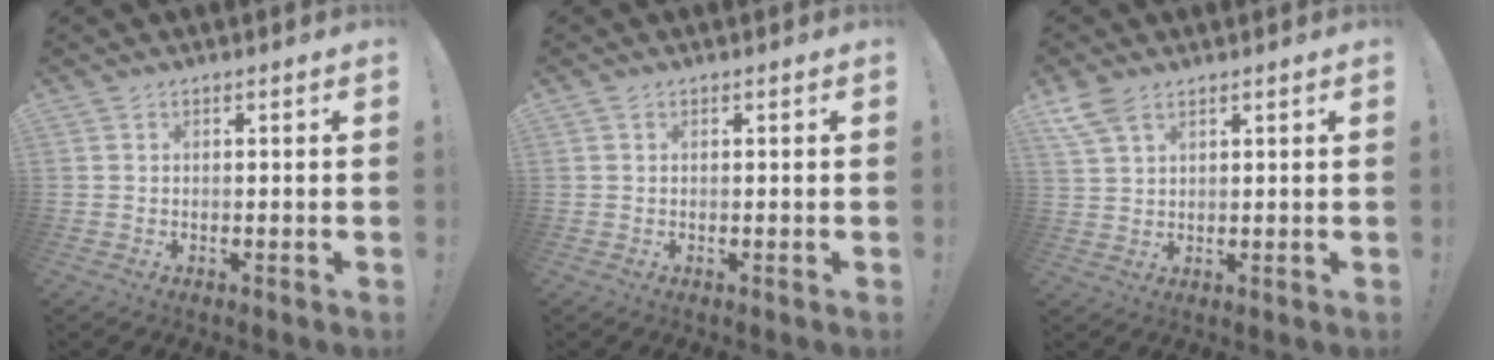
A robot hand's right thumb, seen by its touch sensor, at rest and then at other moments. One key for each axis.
{"total": 0.0}
{"total": 6.1, "fx": 4.0, "fy": 2.9, "fz": 3.6, "tx": -0.082, "ty": -0.005, "tz": 0.082}